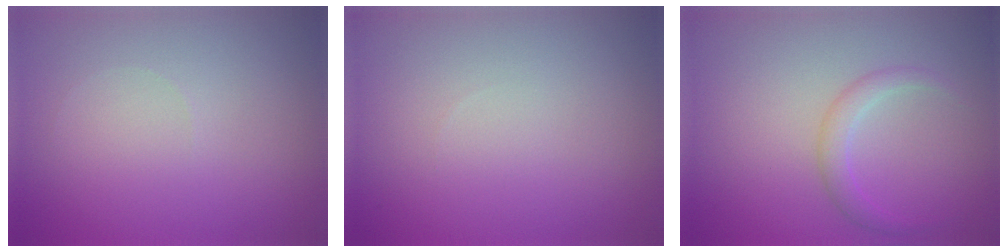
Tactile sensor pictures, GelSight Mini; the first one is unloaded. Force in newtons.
{"total": 0.0}
{"total": 1.7, "press": 1.7, "slide": 0.1}